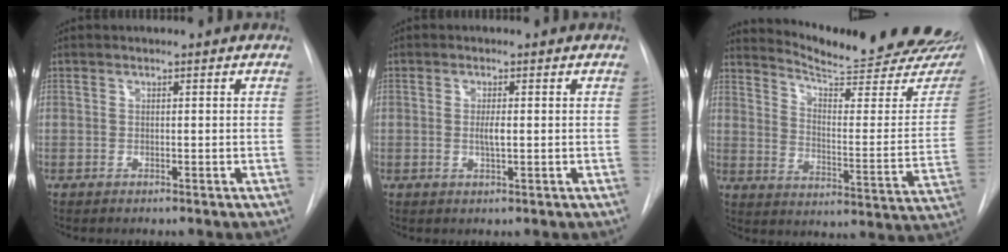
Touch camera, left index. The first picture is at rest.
{"total": 1.9, "force": [-0.7, 0.3, 1.7], "torque": [-0.034, -0.007, -0.013]}
{"total": 23.6, "force": [21.0, 2.3, 10.6], "torque": [-0.153, -0.097, 0.263]}